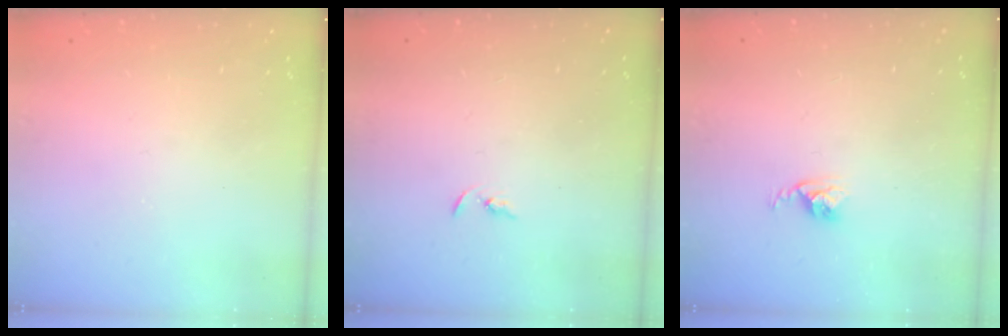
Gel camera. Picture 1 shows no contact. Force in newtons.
{"total": 2.4, "press": 2.3, "slide": 0.2}
{"total": 2.5, "press": 2.5, "slide": 0.4}